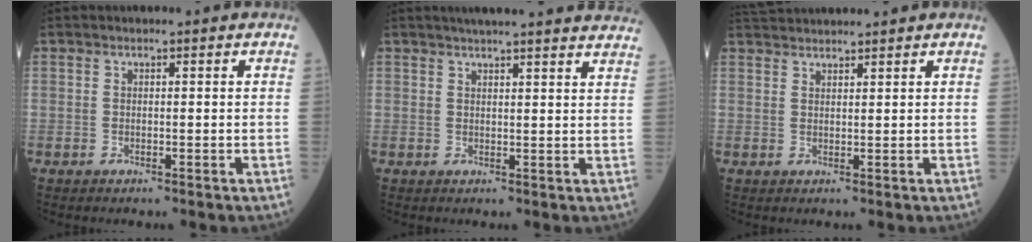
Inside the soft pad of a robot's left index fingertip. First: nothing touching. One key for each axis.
{"total": 18.6, "fx": 17.2, "fy": 0.5, "fz": 7.0, "tx": -0.094, "ty": -0.002, "tz": 0.202}
{"total": 5.1, "fx": 5.0, "fy": -0.2, "fz": 1.2, "tx": -0.022, "ty": 0.036, "tz": 0.087}